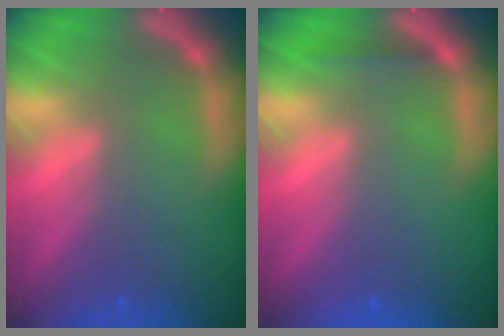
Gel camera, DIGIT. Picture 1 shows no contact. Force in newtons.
{"total": 0.9}